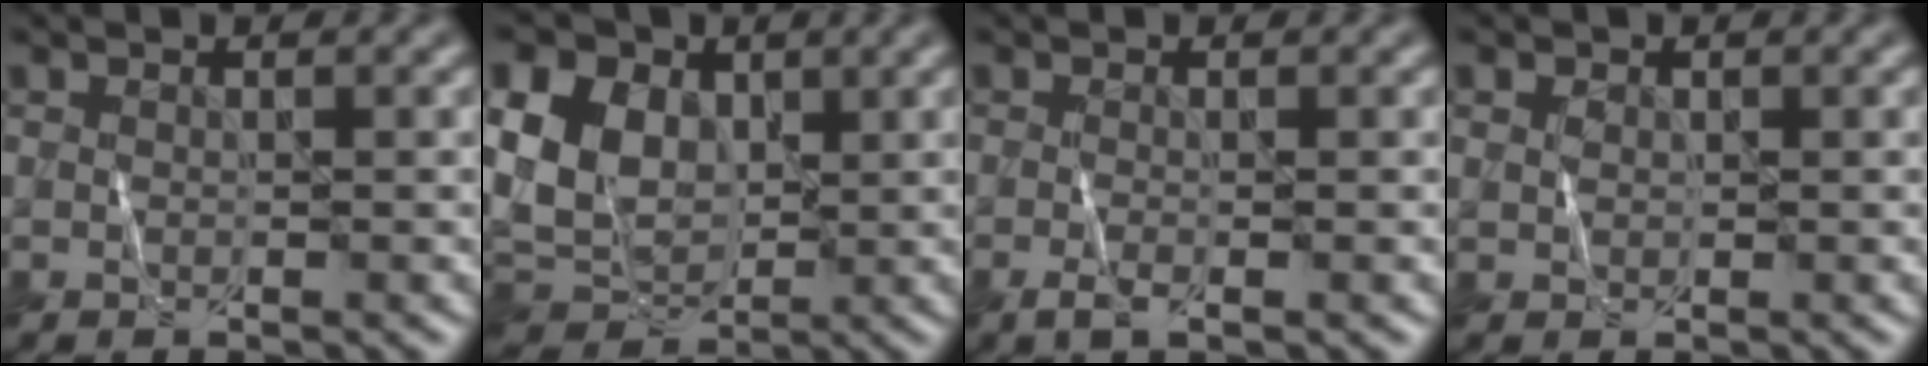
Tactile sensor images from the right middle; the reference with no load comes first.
{"total": 8.8, "force": [2.3, 6.5, 5.4], "torque": [-0.138, 0.012, 0.038]}
{"total": 1.5, "force": [-0.6, 0.3, 1.3], "torque": [-0.027, -0.004, -0.013]}
{"total": 0.9, "force": [0.4, 0.7, 0.2], "torque": [-0.004, 0.001, 0.006]}